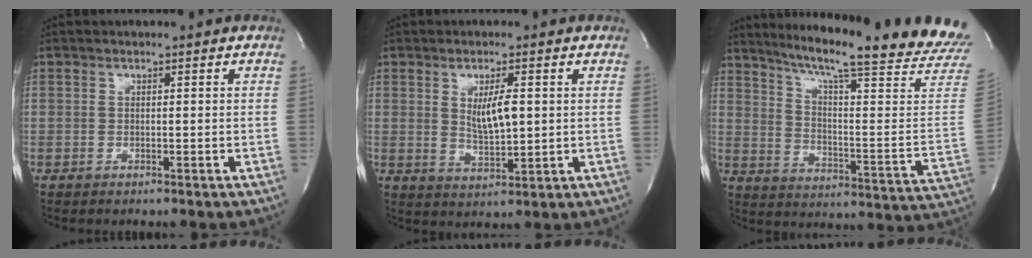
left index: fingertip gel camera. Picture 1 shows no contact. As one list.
[{"total": 5.4, "force": [1.2, 1.4, 5.0], "torque": [-0.091, -0.004, 0.027]}, {"total": 25.8, "force": [21.9, -0.3, 13.6], "torque": [-0.214, -0.092, 0.281]}]